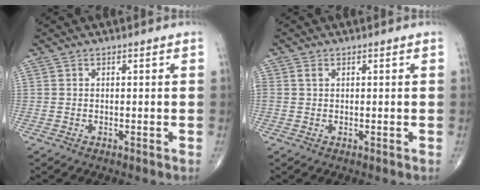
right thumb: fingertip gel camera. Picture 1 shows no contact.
{"total": 1.1, "force": [0.4, 0.7, 0.7], "torque": [-0.015, 0.004, 0.009]}